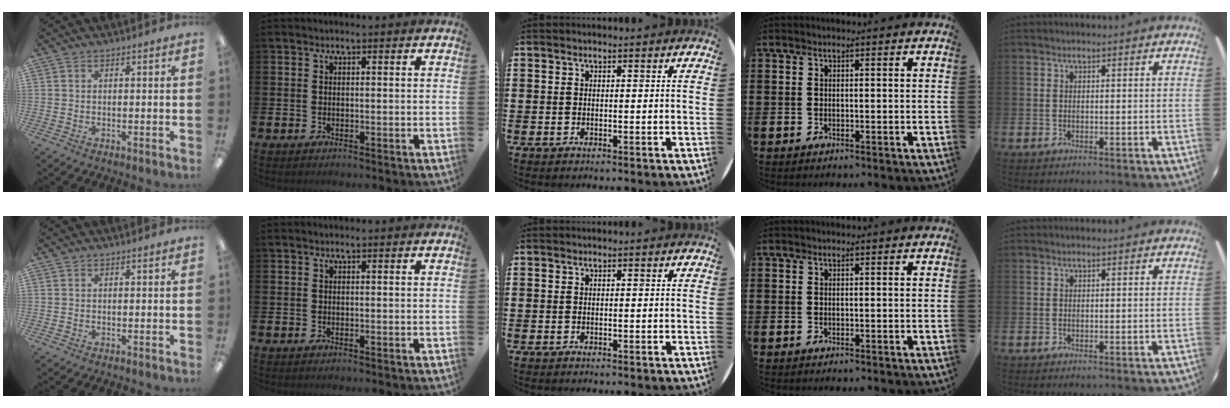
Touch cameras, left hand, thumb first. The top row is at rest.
{}